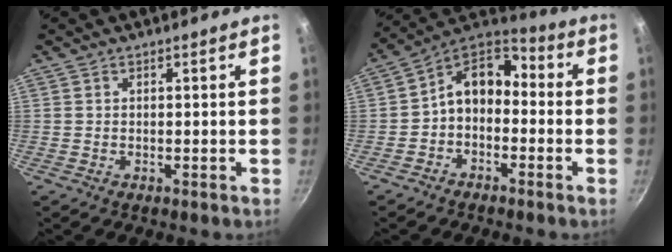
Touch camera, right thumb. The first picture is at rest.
{"total": 10.7, "force": [-1.5, 7.7, 7.3], "torque": [-0.103, 0.062, -0.047]}